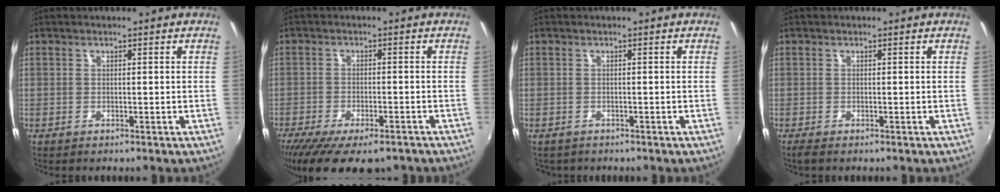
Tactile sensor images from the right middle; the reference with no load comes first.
{"total": 13.9, "force": [-10.5, 4.5, 8.0], "torque": [-0.168, -0.049, -0.163]}
{"total": 1.5, "force": [-1.1, 0.9, 0.3], "torque": [-0.012, -0.005, -0.015]}
{"total": 1.1, "force": [-0.8, 0.2, 0.7], "torque": [-0.016, -0.005, -0.015]}